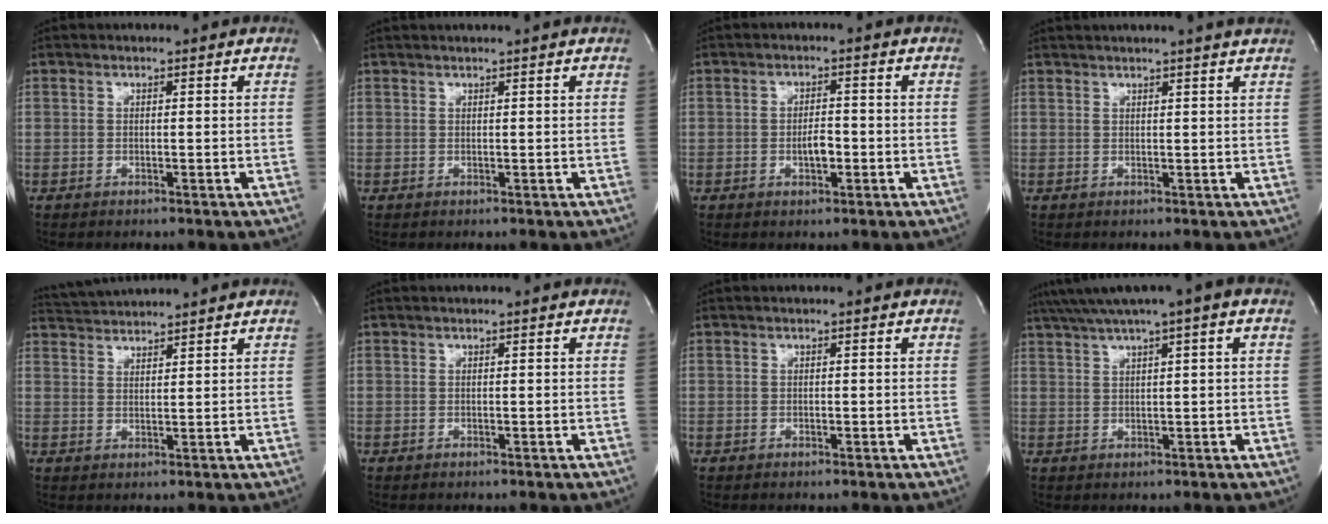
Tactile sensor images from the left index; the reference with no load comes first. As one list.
[{"total": 1.5, "force": [1.2, -0.7, 0.6], "torque": [-0.008, 0.006, 0.026]}, {"total": 2.8, "force": [-0.9, 1.1, 2.4], "torque": [-0.038, 0.000, -0.014]}, {"total": 6.2, "force": [5.5, -1.1, 2.7], "torque": [-0.032, 0.016, 0.054]}, {"total": 5.0, "force": [4.9, -1.0, 0.6], "torque": [-0.017, 0.018, 0.088]}, {"total": 0.0}, {"total": 0.0}, {"total": 7.4, "force": [4.6, -0.1, 5.8], "torque": [-0.104, 0.033, 0.073]}]